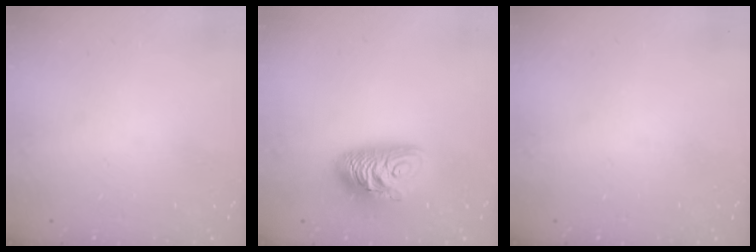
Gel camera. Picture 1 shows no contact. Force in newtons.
{"total": 10.7, "press": 10.7, "slide": 1.0}
{"total": 0.0}